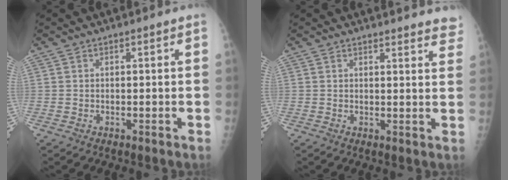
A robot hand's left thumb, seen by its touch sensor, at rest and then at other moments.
{"total": 7.1, "force": [6.8, 1.5, 1.5], "torque": [0.014, -0.033, 0.053]}